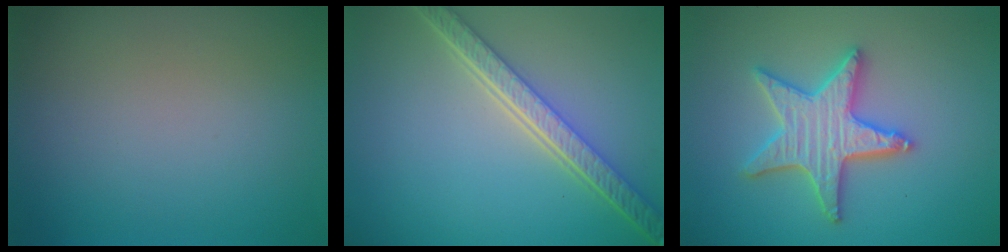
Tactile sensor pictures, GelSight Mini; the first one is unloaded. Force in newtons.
{"total": 5.4, "press": 4.1, "slide": 3.5}
{"total": 4.9, "press": 4.9, "slide": 0.9}